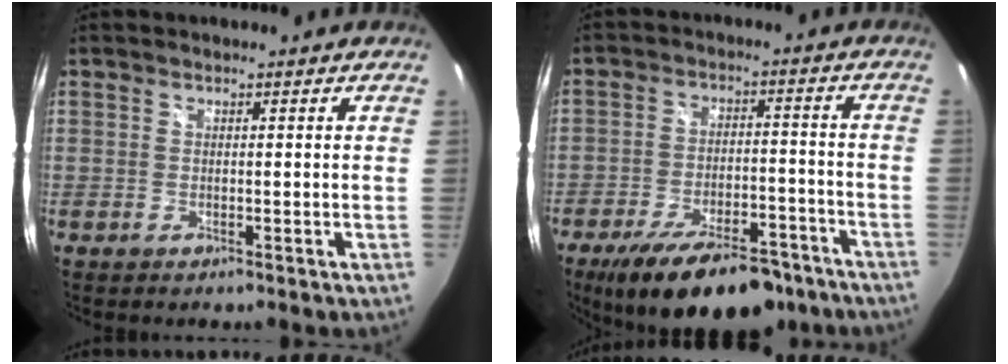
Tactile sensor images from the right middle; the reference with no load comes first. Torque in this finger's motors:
{"motor_torque": [1.02, -1.12, 0.23, 0.07]}